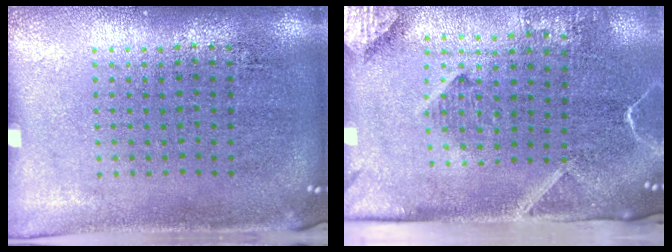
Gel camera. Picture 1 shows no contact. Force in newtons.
{"total": 2.9, "press": 2.1, "slide": 2.0}